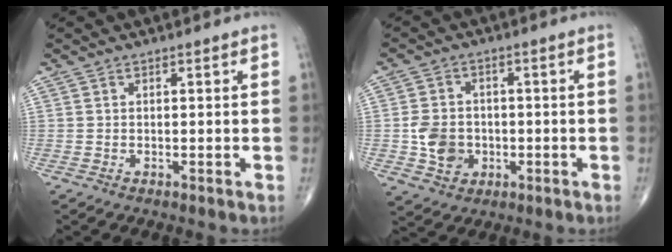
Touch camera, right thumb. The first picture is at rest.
{"total": 7.1, "force": [-1.2, 5.9, 3.8], "torque": [-0.046, 0.006, -0.018]}